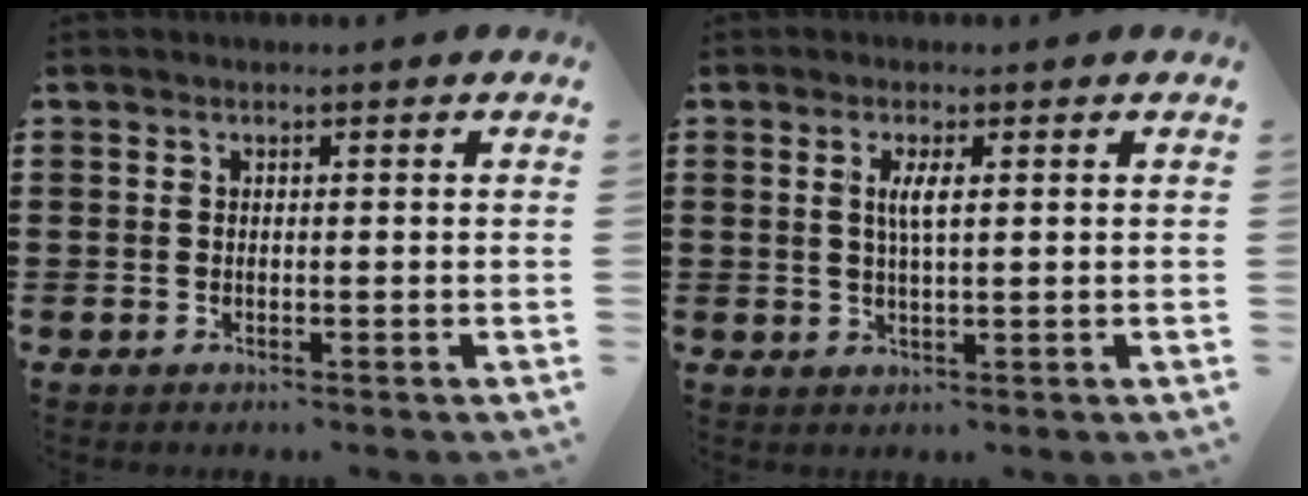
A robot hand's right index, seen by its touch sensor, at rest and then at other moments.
{"total": 2.8, "force": [0.7, 0.5, 2.7], "torque": [-0.055, 0.003, 0.009]}